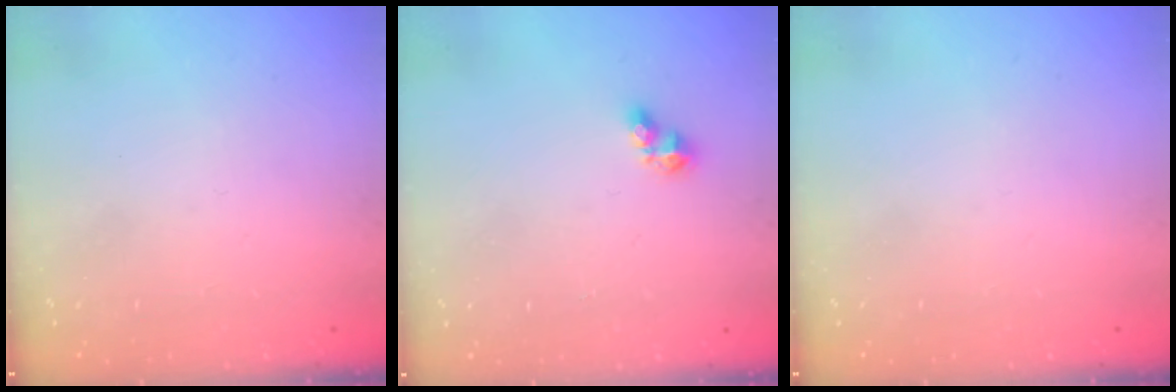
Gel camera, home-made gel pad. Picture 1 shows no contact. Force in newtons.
{"total": 5.7, "press": 5.7, "slide": 0.5}
{"total": 0.0}